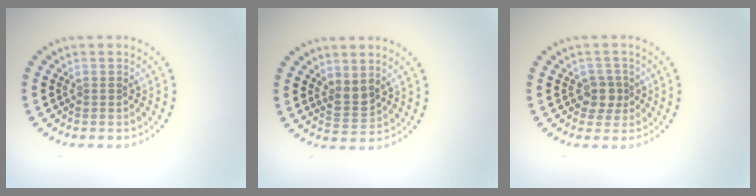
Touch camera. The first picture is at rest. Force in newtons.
{"total": 1.9, "press": 1.6, "slide": 1.0}
{"total": 2.0, "press": 1.6, "slide": 1.1}